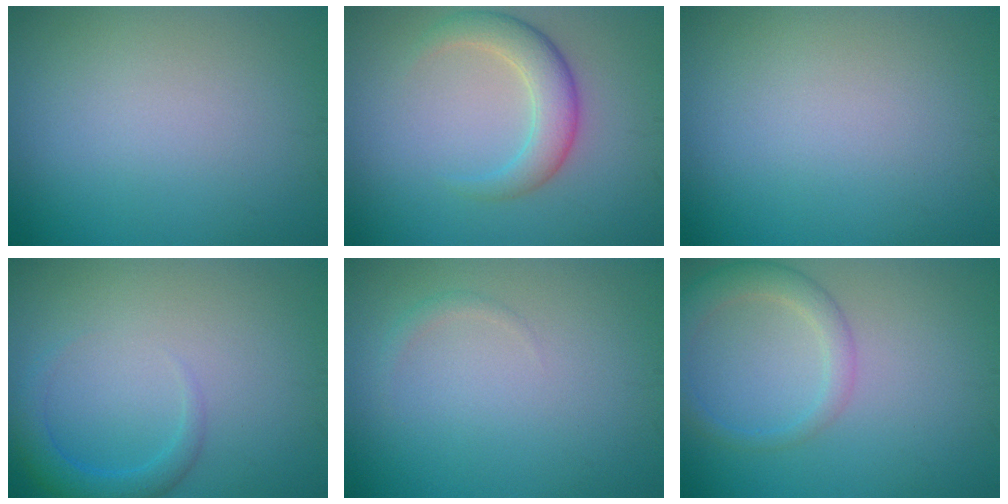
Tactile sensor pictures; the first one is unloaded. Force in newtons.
{"total": 3.7, "press": 3.7, "slide": 0.1}
{"total": 0.0}
{"total": 2.2, "press": 2.2, "slide": 0.3}
{"total": 0.7, "press": 0.7, "slide": 0.0}
{"total": 2.9, "press": 2.9, "slide": 0.2}